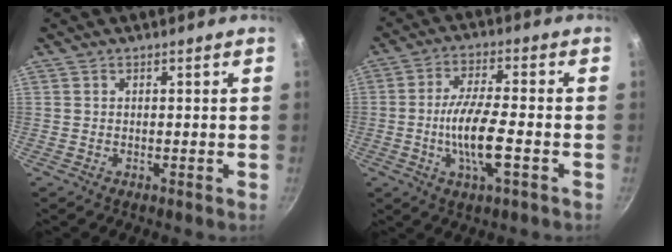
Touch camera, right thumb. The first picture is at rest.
{"total": 9.9, "force": [-2.6, 2.4, 9.3], "torque": [-0.178, 0.015, -0.054]}